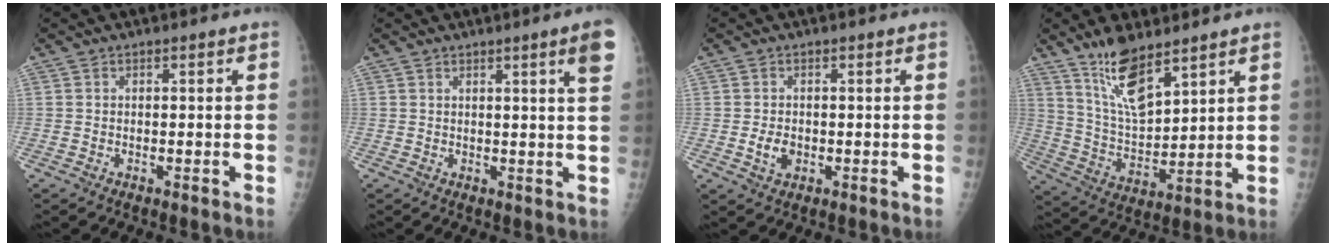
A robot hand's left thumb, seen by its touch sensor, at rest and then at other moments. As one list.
[{"total": 5.1, "force": [2.6, -0.4, 4.4], "torque": [-0.055, -0.015, 0.031]}, {"total": 2.9, "force": [-0.4, 2.2, 1.9], "torque": [-0.026, 0.001, -0.003]}, {"total": 11.4, "force": [8.1, 3.6, 7.0], "torque": [-0.115, -0.056, 0.169]}]